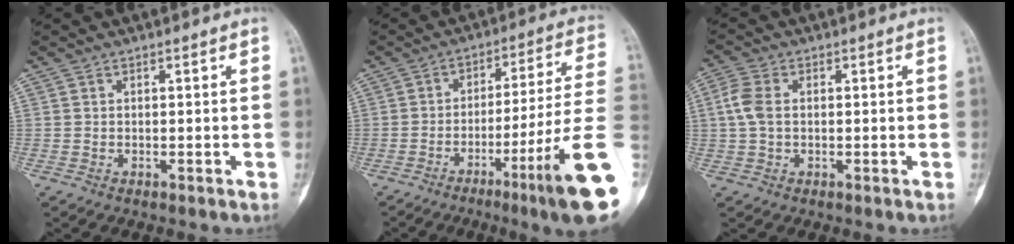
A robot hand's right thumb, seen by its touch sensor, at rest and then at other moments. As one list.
[{"total": 13.4, "force": [-5.8, -0.4, 12.1], "torque": [-0.179, 0.018, -0.088]}, {"total": 4.9, "force": [0.5, 3.2, 3.7], "torque": [-0.097, 0.010, 0.005]}]